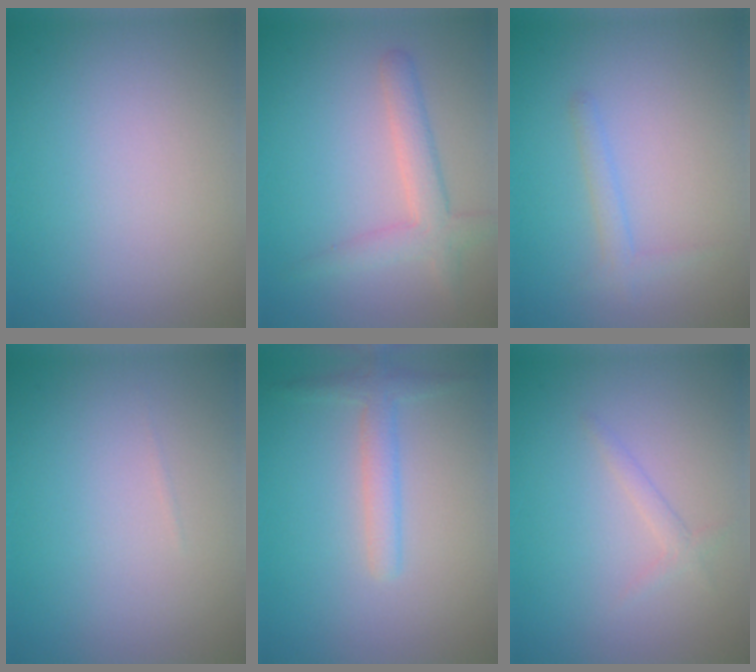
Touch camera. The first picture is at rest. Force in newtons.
{"total": 3.3, "press": 3.3, "slide": 0.1}
{"total": 1.3, "press": 1.3, "slide": 0.0}
{"total": 0.0}
{"total": 2.2, "press": 2.2, "slide": 0.1}
{"total": 1.1, "press": 1.1, "slide": 0.1}